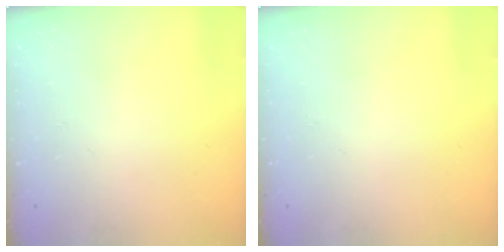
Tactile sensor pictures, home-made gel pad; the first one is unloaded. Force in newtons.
{"total": 0.0}